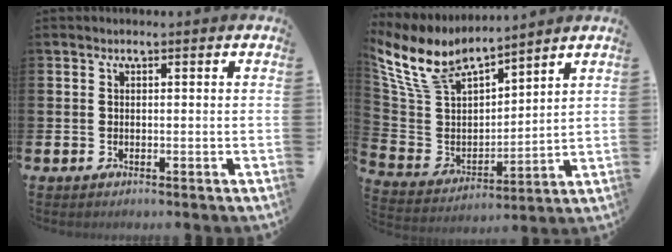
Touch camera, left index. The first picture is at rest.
{"total": 9.0, "force": [7.6, 3.7, 3.0], "torque": [-0.106, -0.047, 0.138]}